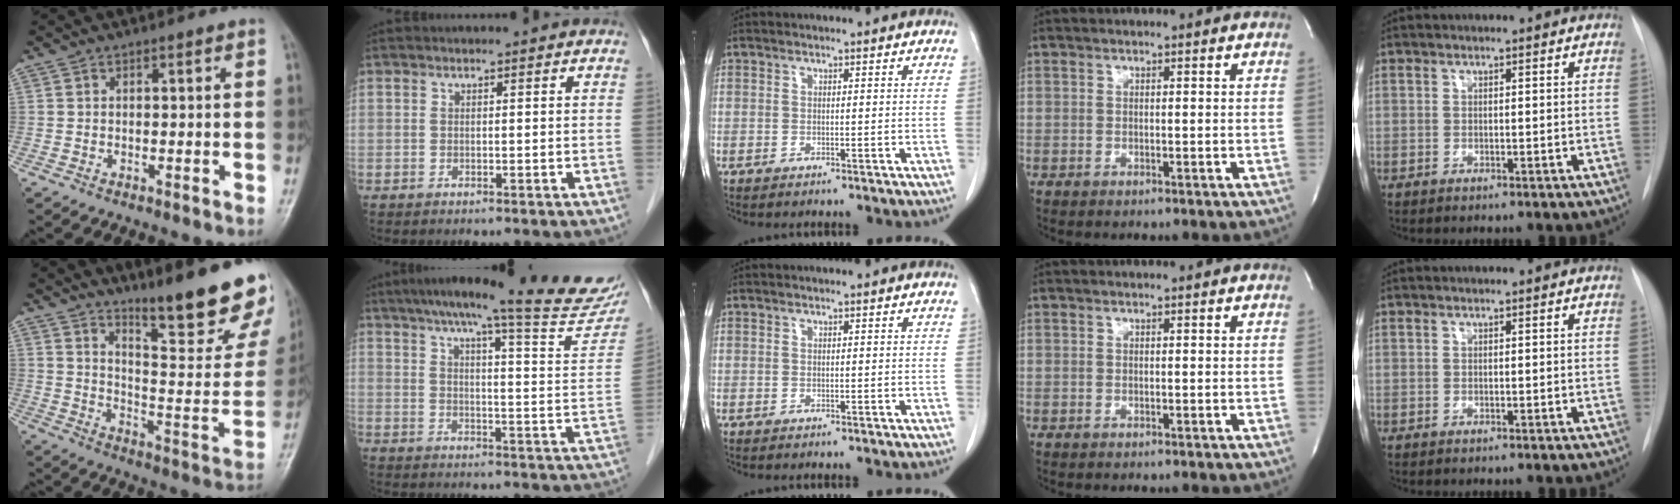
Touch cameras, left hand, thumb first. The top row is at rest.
{"thumb": {"total": 20.7, "force": [15.6, 4.1, 12.9], "torque": [-0.144, -0.112, 0.225]}, "index": {"total": 23.0, "force": [20.4, 1.0, 10.6], "torque": [-0.147, -0.054, 0.245]}}